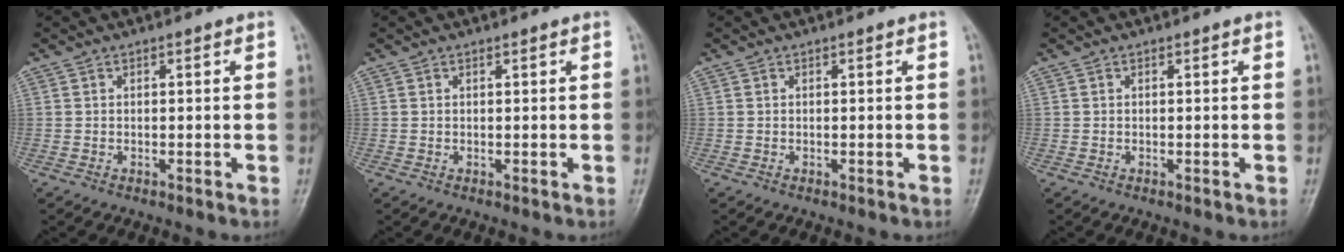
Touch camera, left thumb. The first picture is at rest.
{"total": 0.0}
{"total": 0.0}
{"total": 0.0}